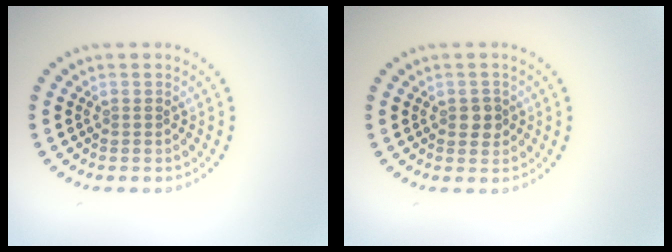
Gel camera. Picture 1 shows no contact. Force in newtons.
{"total": 1.6, "press": 1.6, "slide": 0.2}